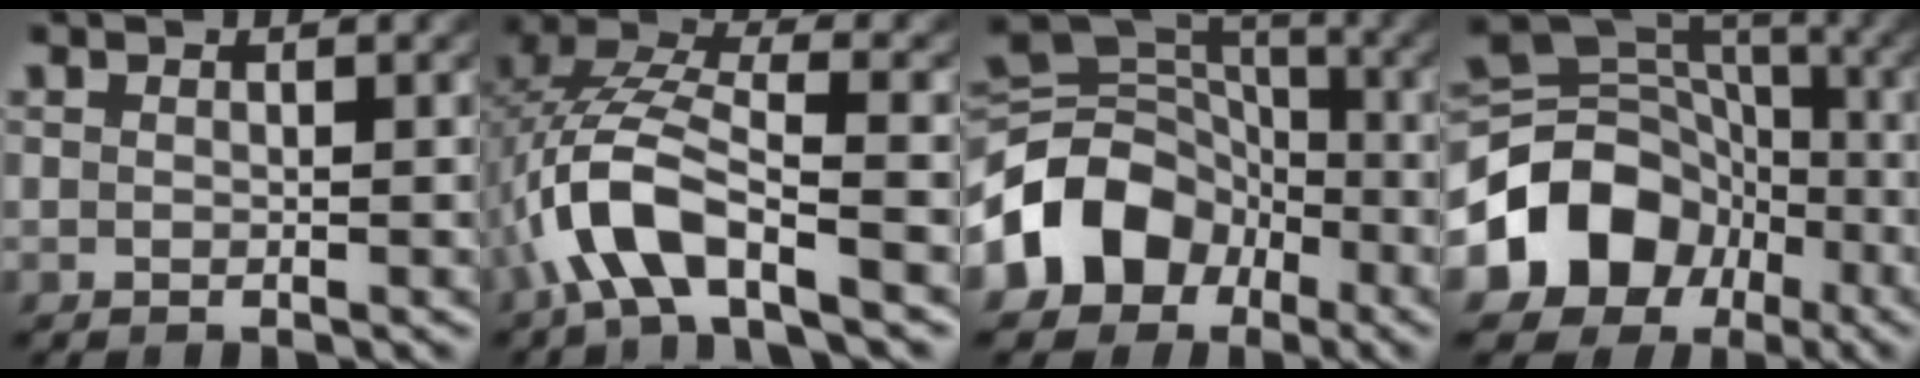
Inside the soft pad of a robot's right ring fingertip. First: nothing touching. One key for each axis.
{"total": 6.9, "fx": -0.9, "fy": 4.3, "fz": 5.4, "tx": -0.144, "ty": -0.012, "tz": -0.013}
{"total": 13.2, "fx": -3.1, "fy": 11.4, "fz": 6.1, "tx": -0.138, "ty": -0.038, "tz": -0.044}
{"total": 15.2, "fx": -4.0, "fy": 12.9, "fz": 6.9, "tx": -0.142, "ty": -0.046, "tz": -0.055}